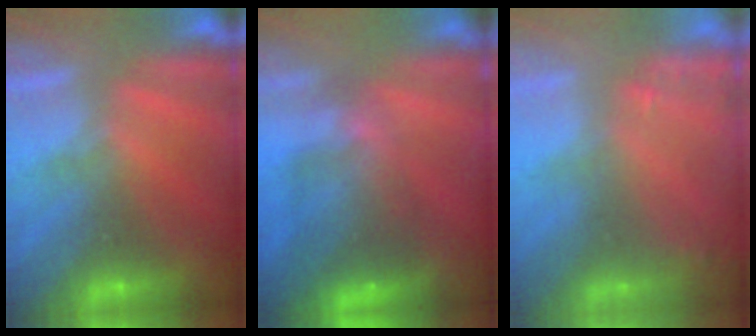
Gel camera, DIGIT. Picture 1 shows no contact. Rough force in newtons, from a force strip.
{"total": 9.2}
{"total": 1.4}